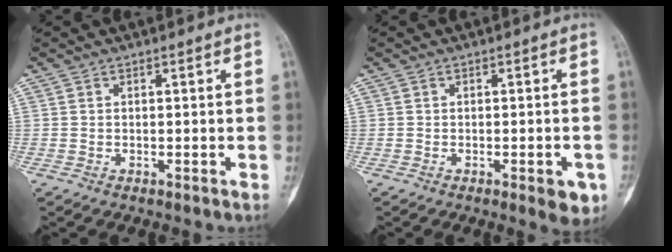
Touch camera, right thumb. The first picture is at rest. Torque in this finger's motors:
{"motor_torque": [0.16, 0.46, -0.09, -0.02, 0.01]}